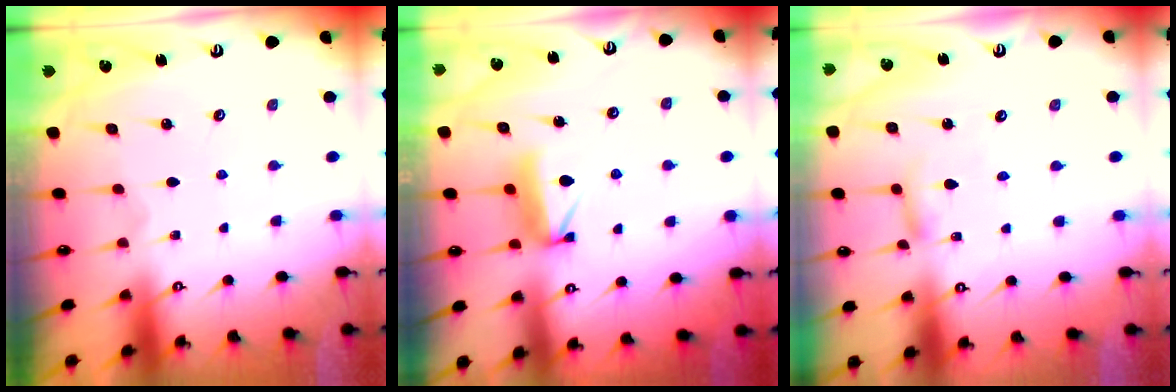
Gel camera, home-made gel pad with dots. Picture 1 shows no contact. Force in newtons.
{"total": 9.2, "press": 9.2, "slide": 0.9}
{"total": 5.0, "press": 5.0, "slide": 0.4}